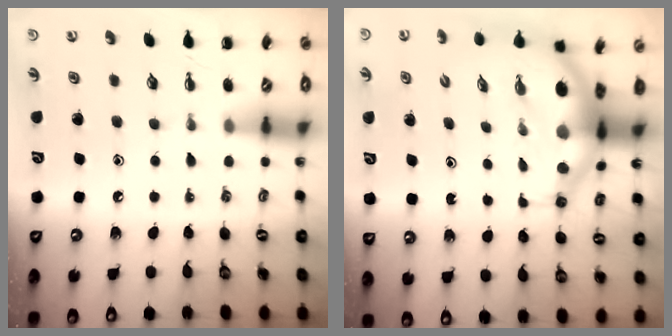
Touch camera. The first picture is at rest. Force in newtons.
{"total": 7.5, "press": 7.3, "slide": 1.9}